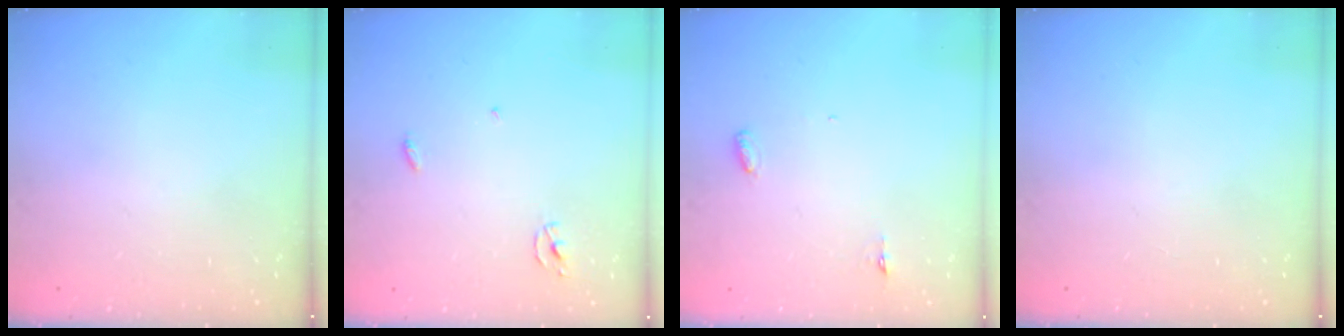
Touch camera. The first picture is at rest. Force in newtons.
{"total": 2.5, "press": 2.5, "slide": 0.1}
{"total": 3.0, "press": 2.8, "slide": 0.9}
{"total": 0.0}